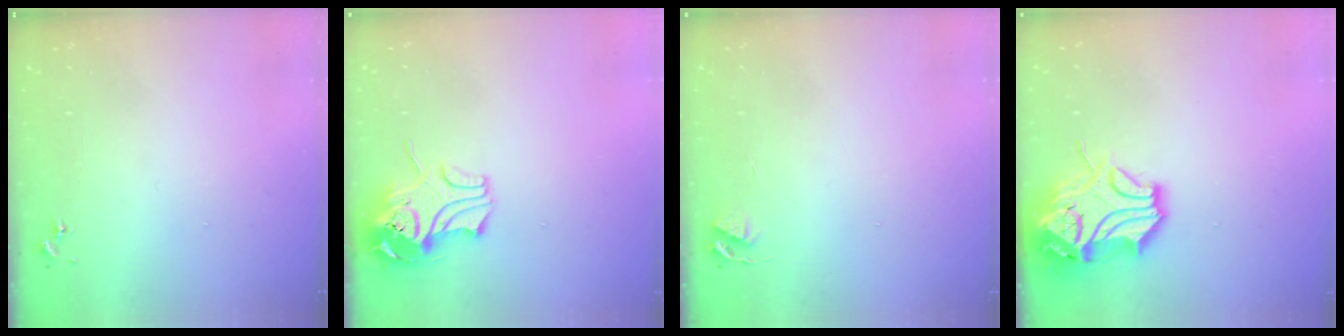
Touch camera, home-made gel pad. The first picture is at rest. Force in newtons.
{"total": 10.8, "press": 10.6, "slide": 1.6}
{"total": 3.5, "press": 3.4, "slide": 0.5}
{"total": 15.5, "press": 15.3, "slide": 2.3}